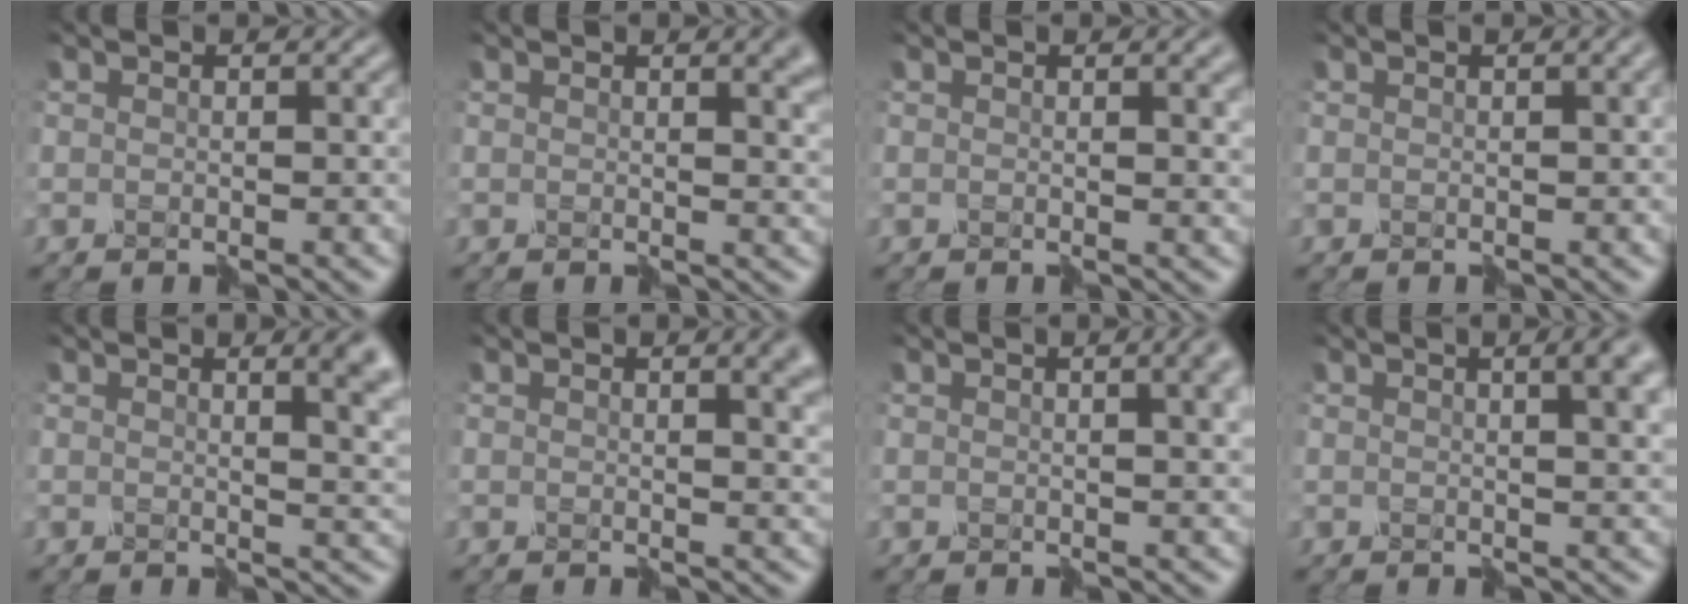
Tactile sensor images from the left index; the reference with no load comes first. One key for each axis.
{"total": 5.0, "fx": 2.1, "fy": 2.4, "fz": 3.8, "tx": -0.011, "ty": 0.007, "tz": 0.027}
{"total": 2.9, "fx": 1.4, "fy": 1.1, "fz": 2.4, "tx": -0.014, "ty": 0.004, "tz": 0.021}
{"total": 2.2, "fx": 0.0, "fy": 1.1, "fz": 2.0, "tx": -0.010, "ty": 0.005, "tz": 0.009}
{"total": 7.6, "fx": 2.7, "fy": 3.7, "fz": 6.0, "tx": -0.020, "ty": 0.016, "tz": 0.031}
{"total": 6.3, "fx": 2.4, "fy": 3.1, "fz": 4.9, "tx": -0.012, "ty": 0.013, "tz": 0.028}
{"total": 8.8, "fx": 2.7, "fy": 4.7, "fz": 7.0, "tx": -0.047, "ty": 0.028, "tz": 0.023}
{"total": 6.7, "fx": 2.4, "fy": 3.1, "fz": 5.4, "tx": -0.022, "ty": 0.032, "tz": 0.017}